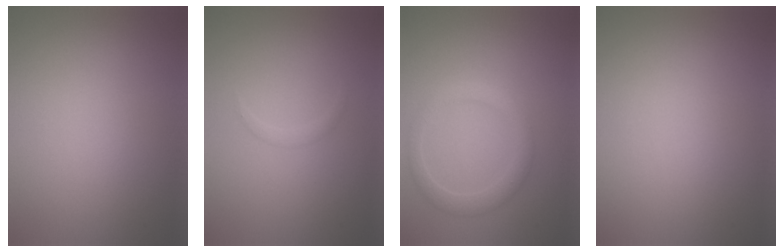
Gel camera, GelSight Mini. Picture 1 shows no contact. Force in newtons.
{"total": 0.5, "press": 0.5, "slide": 0.0}
{"total": 2.3, "press": 2.3, "slide": 0.0}
{"total": 0.0}